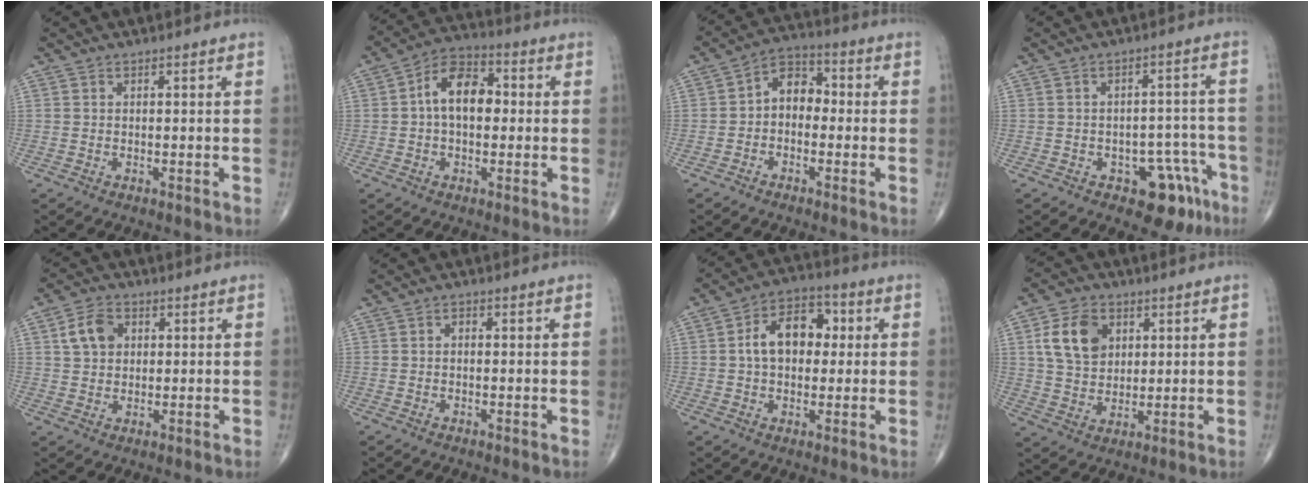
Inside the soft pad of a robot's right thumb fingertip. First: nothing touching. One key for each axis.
{"total": 10.1, "fx": 0.6, "fy": 6.3, "fz": 7.8, "tx": -0.116, "ty": 0.027, "tz": -0.001}
{"total": 6.7, "fx": -0.8, "fy": 4.9, "fz": 4.5, "tx": -0.046, "ty": 0.028, "tz": -0.034}
{"total": 9.0, "fx": -5.0, "fy": 5.0, "fz": 5.6, "tx": -0.029, "ty": 0.042, "tz": -0.059}
{"total": 6.2, "fx": 1.7, "fy": 4.6, "fz": 3.8, "tx": -0.056, "ty": 0.004, "tz": 0.027}
{"total": 0.9, "fx": -0.1, "fy": 0.6, "fz": 0.6, "tx": -0.003, "ty": 0.003, "tz": -0.006}
{"total": 11.3, "fx": 1.4, "fy": 7.5, "fz": 8.4, "tx": -0.113, "ty": 0.025, "tz": 0.015}
{"total": 10.2, "fx": 3.3, "fy": 7.5, "fz": 6.2, "tx": -0.094, "ty": -0.006, "tz": 0.063}